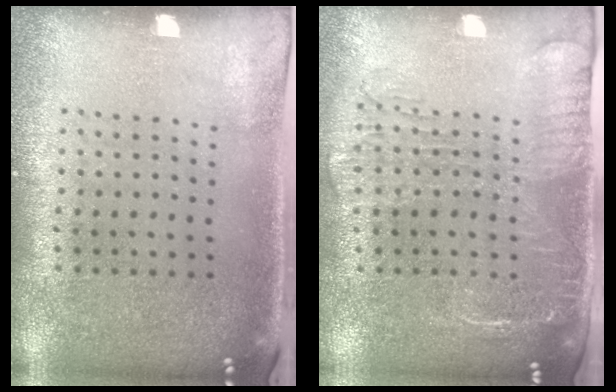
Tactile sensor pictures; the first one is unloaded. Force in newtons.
{"total": 1.9, "press": 1.6, "slide": 1.0}